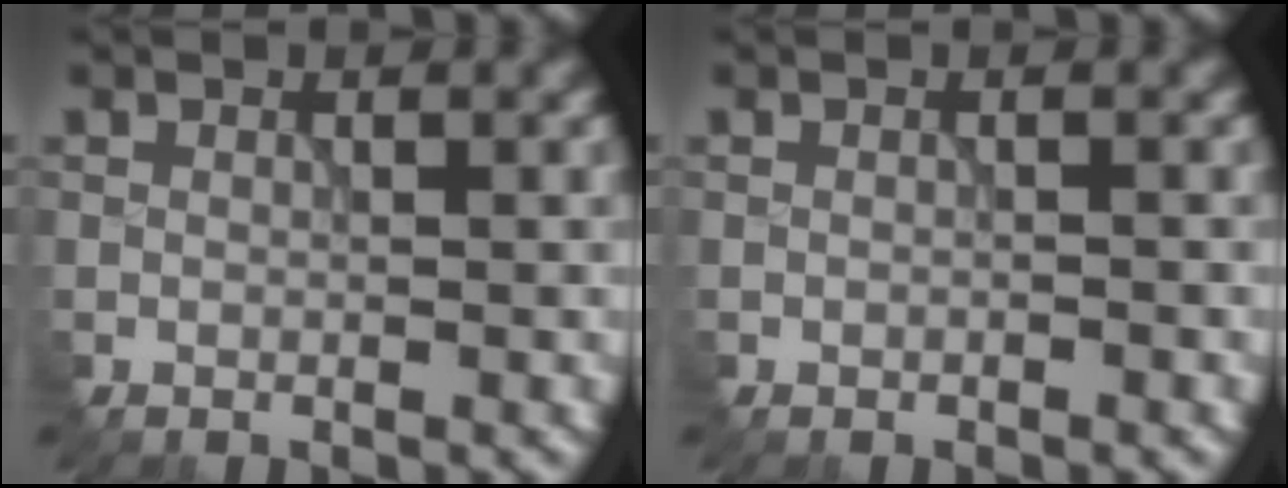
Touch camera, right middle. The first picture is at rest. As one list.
[{"total": 0.8, "force": [-0.3, 0.4, 0.6], "torque": [-0.006, -0.002, -0.001]}]